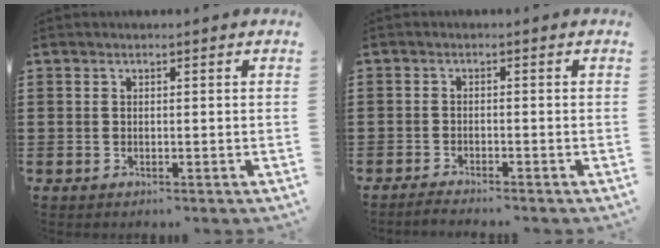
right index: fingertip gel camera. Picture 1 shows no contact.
{"total": 1.6, "force": [-1.6, -0.2, -0.1], "torque": [-0.002, 0.001, -0.032]}